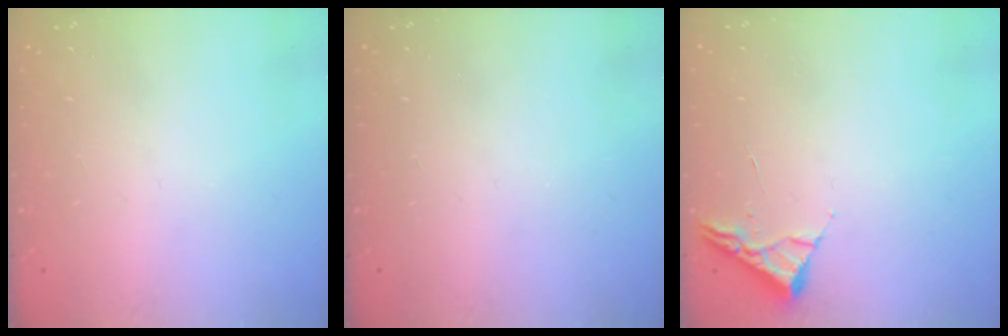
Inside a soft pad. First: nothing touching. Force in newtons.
{"total": 0.0}
{"total": 3.1, "press": 3.0, "slide": 0.4}